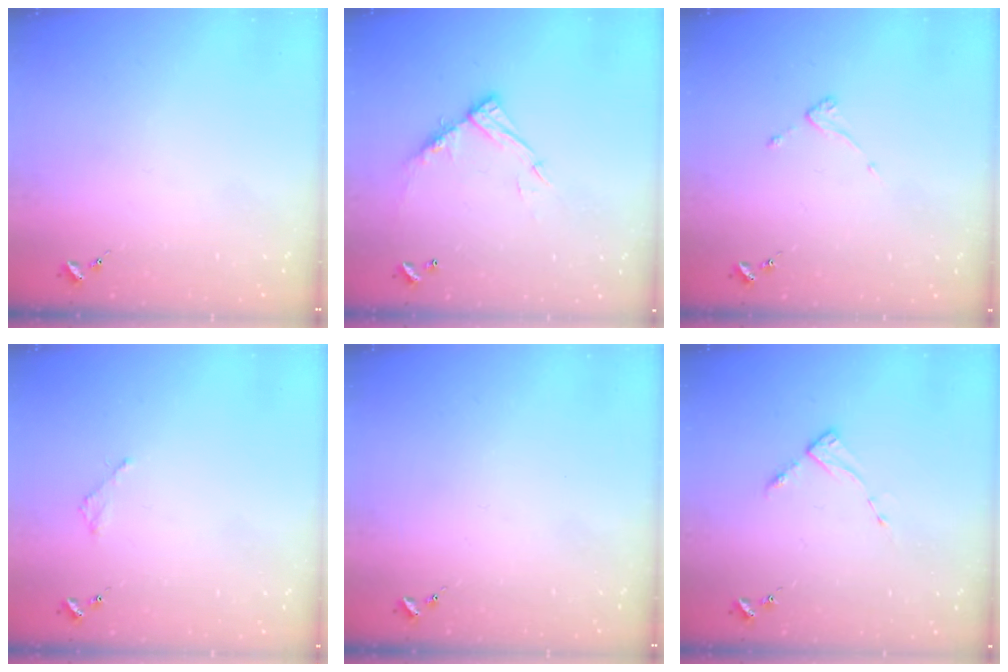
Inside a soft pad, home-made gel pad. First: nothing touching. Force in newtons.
{"total": 12.8, "press": 12.8, "slide": 1.0}
{"total": 3.8, "press": 3.7, "slide": 0.2}
{"total": 2.1, "press": 2.1, "slide": 0.2}
{"total": 0.0}
{"total": 2.8, "press": 2.8, "slide": 0.4}